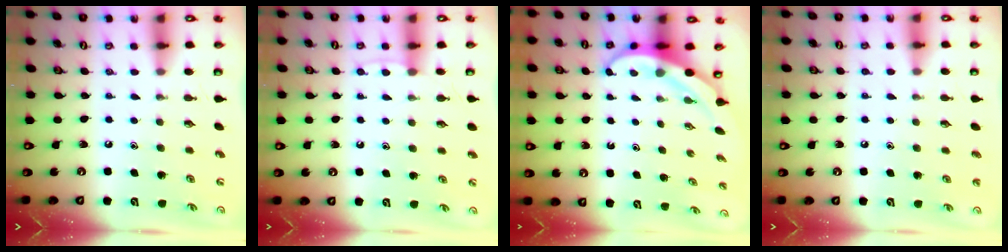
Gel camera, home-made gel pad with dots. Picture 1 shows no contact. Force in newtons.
{"total": 4.2, "press": 4.2, "slide": 0.5}
{"total": 4.4, "press": 4.4, "slide": 0.5}
{"total": 1.7, "press": 1.7, "slide": 0.1}